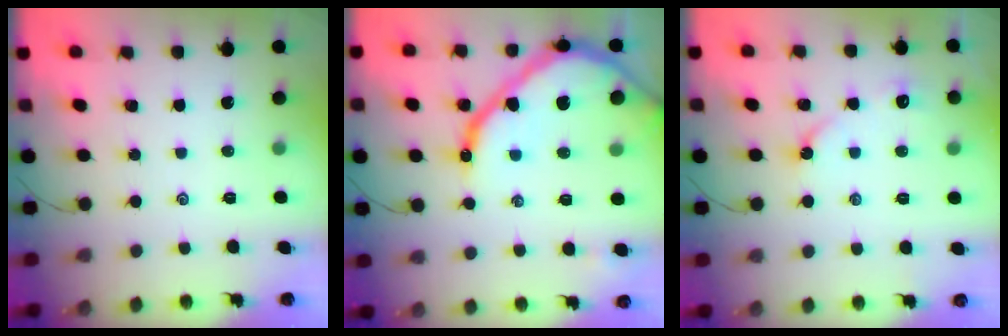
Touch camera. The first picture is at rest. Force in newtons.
{"total": 18.1, "press": 18.1, "slide": 1.5}
{"total": 4.2, "press": 4.2, "slide": 0.6}